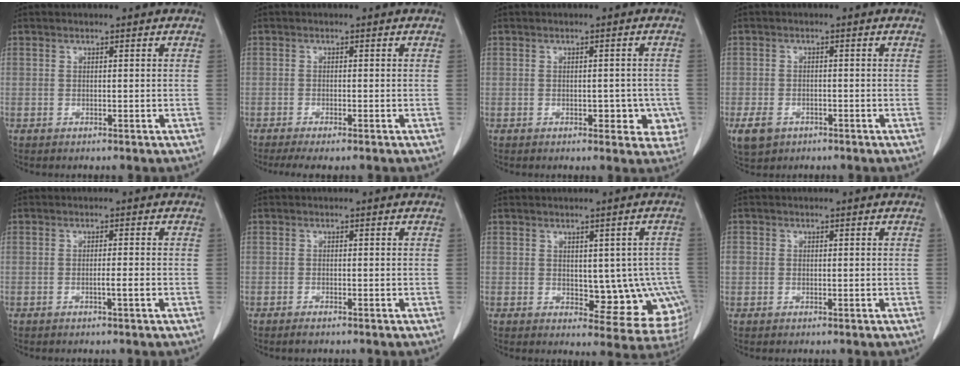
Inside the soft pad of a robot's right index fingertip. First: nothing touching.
{"total": 4.3, "force": [-3.3, 0.5, 2.6], "torque": [-0.038, -0.009, -0.051]}
{"total": 4.6, "force": [-1.4, 2.6, 3.6], "torque": [-0.020, 0.006, -0.012]}
{"total": 4.5, "force": [-2.5, 3.2, 2.0], "torque": [-0.039, -0.003, -0.035]}
{"total": 1.5, "force": [-0.6, -0.2, 1.3], "torque": [-0.023, 0.001, -0.009]}
{"total": 1.1, "force": [-0.9, 0.1, 0.6], "torque": [-0.011, -0.002, -0.014]}
{"total": 9.9, "force": [-1.1, 5.2, 8.4], "torque": [-0.074, 0.007, 0.003]}
{"total": 1.9, "force": [0.1, 1.8, 0.7], "torque": [-0.019, 0.014, 0.005]}